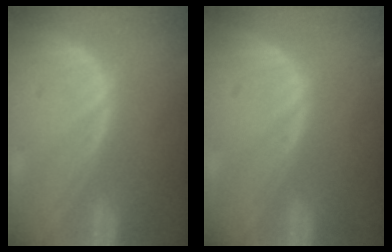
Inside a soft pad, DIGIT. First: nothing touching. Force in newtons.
{"total": 0.0}